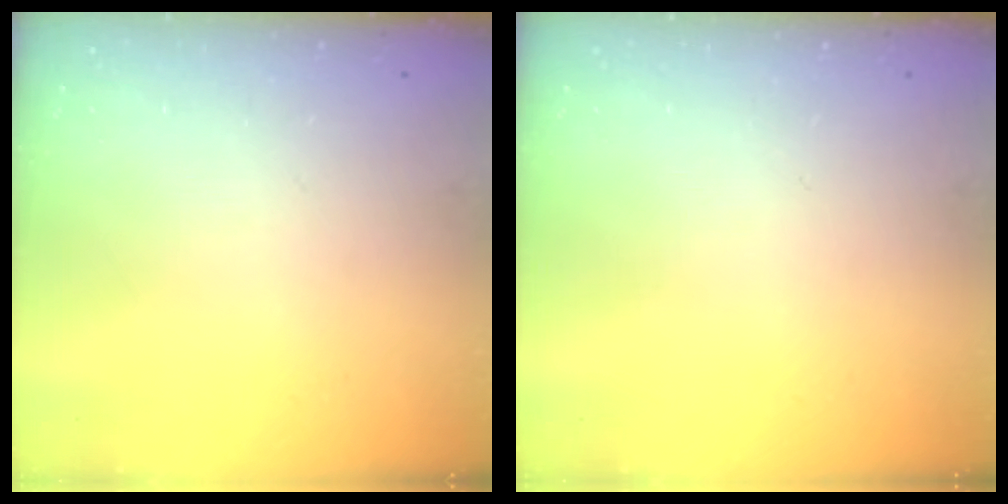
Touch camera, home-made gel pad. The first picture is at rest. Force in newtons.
{"total": 0.0}